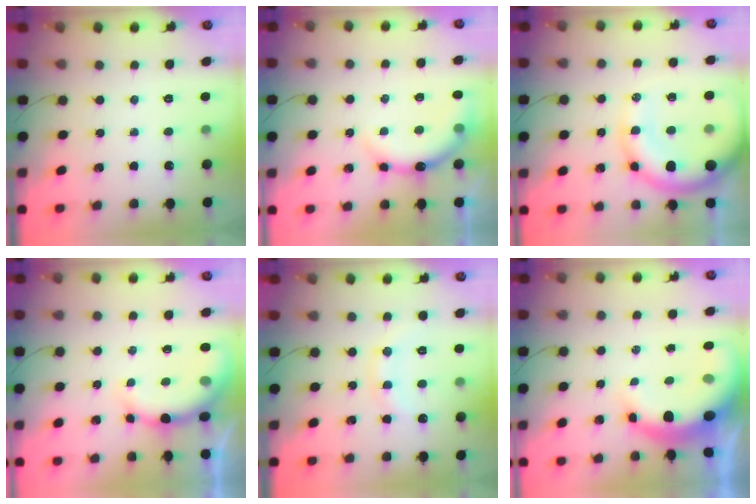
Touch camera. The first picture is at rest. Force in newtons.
{"total": 8.5, "press": 8.5, "slide": 0.8}
{"total": 15.1, "press": 14.8, "slide": 3.1}
{"total": 7.9, "press": 7.7, "slide": 1.4}
{"total": 8.1, "press": 8.0, "slide": 1.0}
{"total": 9.7, "press": 9.5, "slide": 2.0}